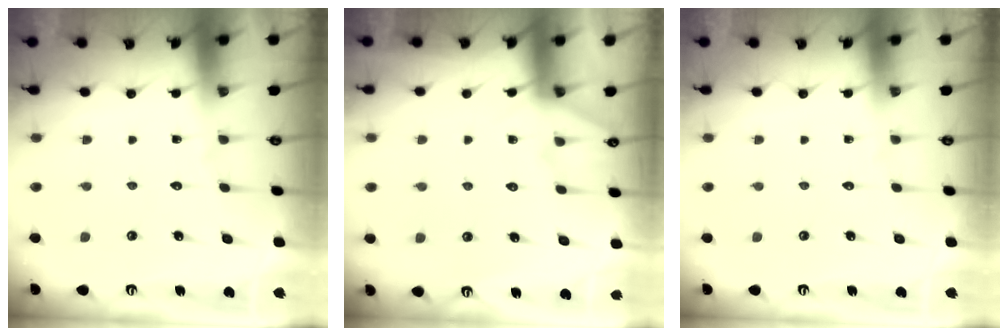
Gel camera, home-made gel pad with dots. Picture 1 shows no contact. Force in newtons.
{"total": 3.8, "press": 3.8, "slide": 0.6}
{"total": 0.0}